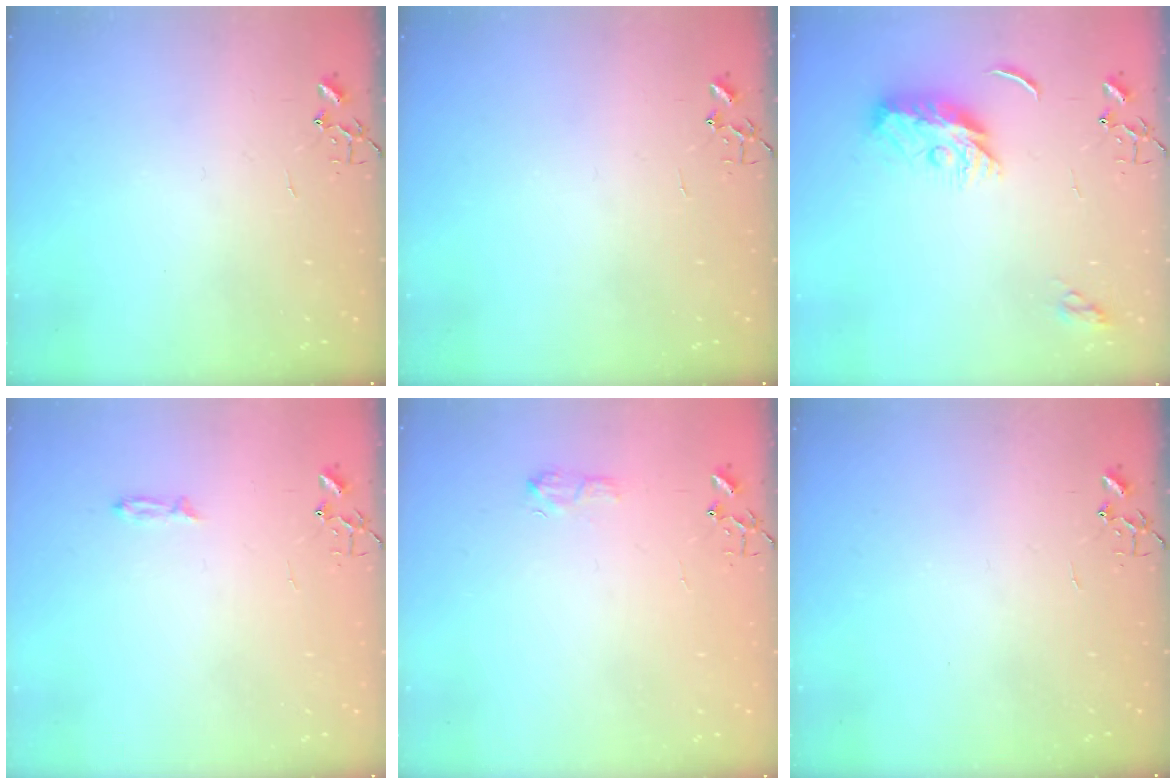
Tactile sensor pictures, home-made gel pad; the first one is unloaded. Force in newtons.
{"total": 0.0}
{"total": 9.6, "press": 9.6, "slide": 0.1}
{"total": 3.4, "press": 3.4, "slide": 0.4}
{"total": 7.4, "press": 7.3, "slide": 0.8}
{"total": 0.0}